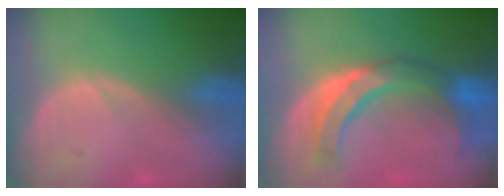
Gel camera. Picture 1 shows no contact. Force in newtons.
{"total": 8.4, "press": 8.3, "slide": 1.2}